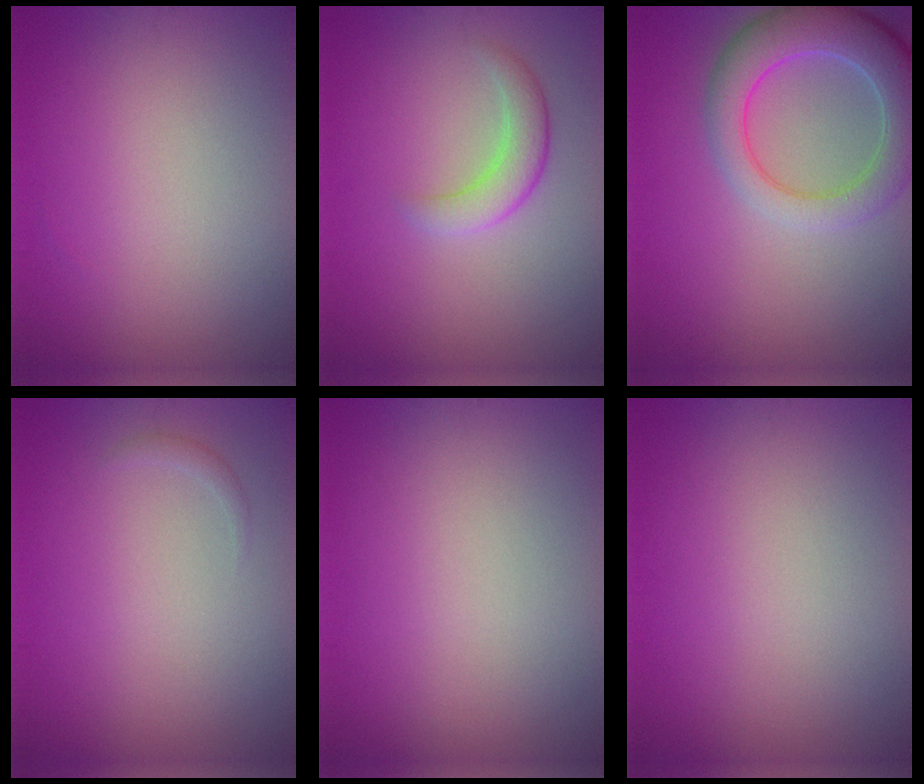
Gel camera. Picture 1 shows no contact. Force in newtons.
{"total": 2.7, "press": 2.7, "slide": 0.1}
{"total": 6.5, "press": 6.5, "slide": 0.7}
{"total": 0.6, "press": 0.6, "slide": 0.0}
{"total": 0.0}
{"total": 0.0}